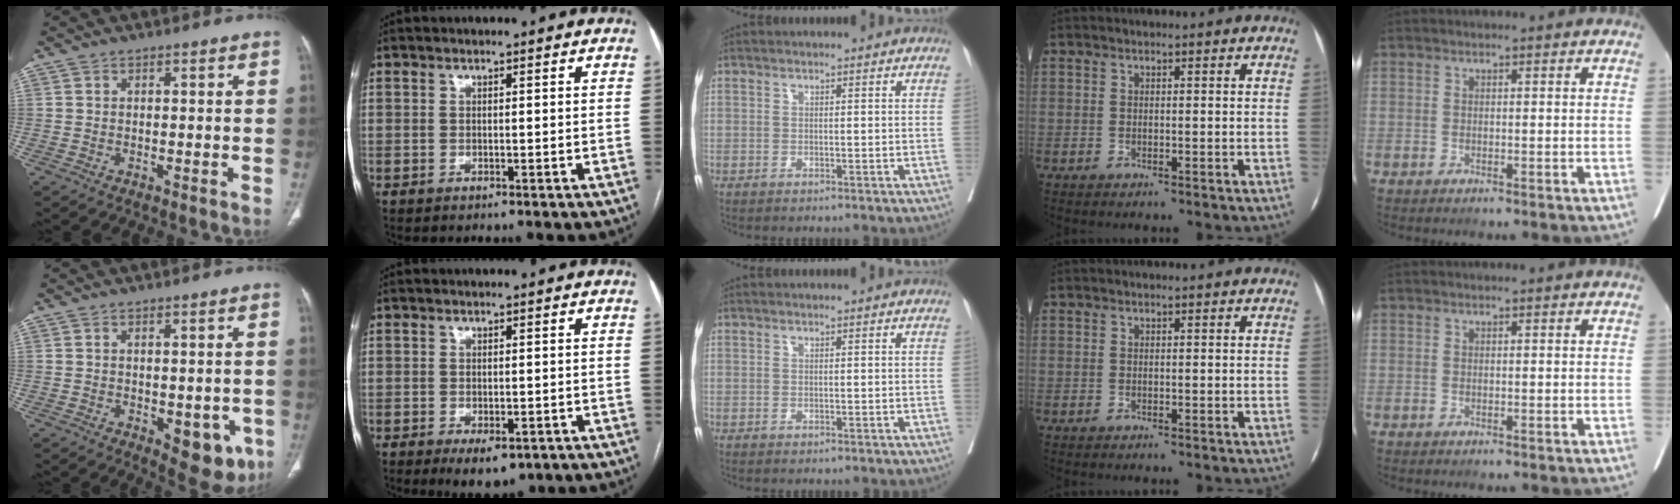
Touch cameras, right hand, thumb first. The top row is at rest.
{"thumb": {"total": 9.3, "force": [-2.9, 4.7, 7.5], "torque": [-0.063, -0.007, -0.025]}, "index": {"total": 5.1, "force": [-2.8, 2.5, 3.4], "torque": [-0.045, -0.003, -0.033]}}